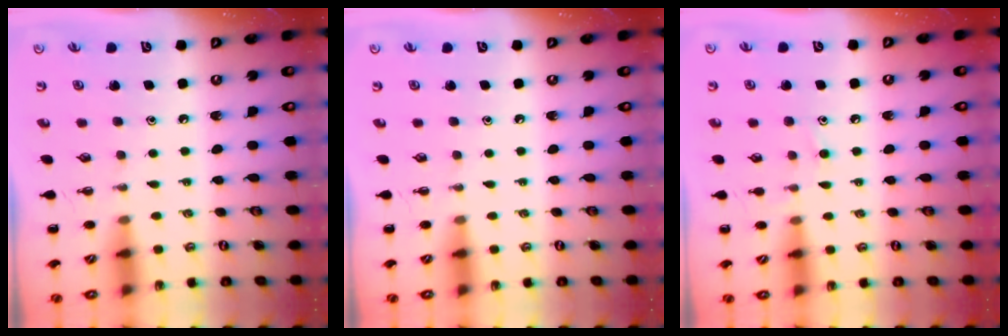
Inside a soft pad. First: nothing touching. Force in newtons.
{"total": 0.0}
{"total": 8.4, "press": 8.0, "slide": 2.3}